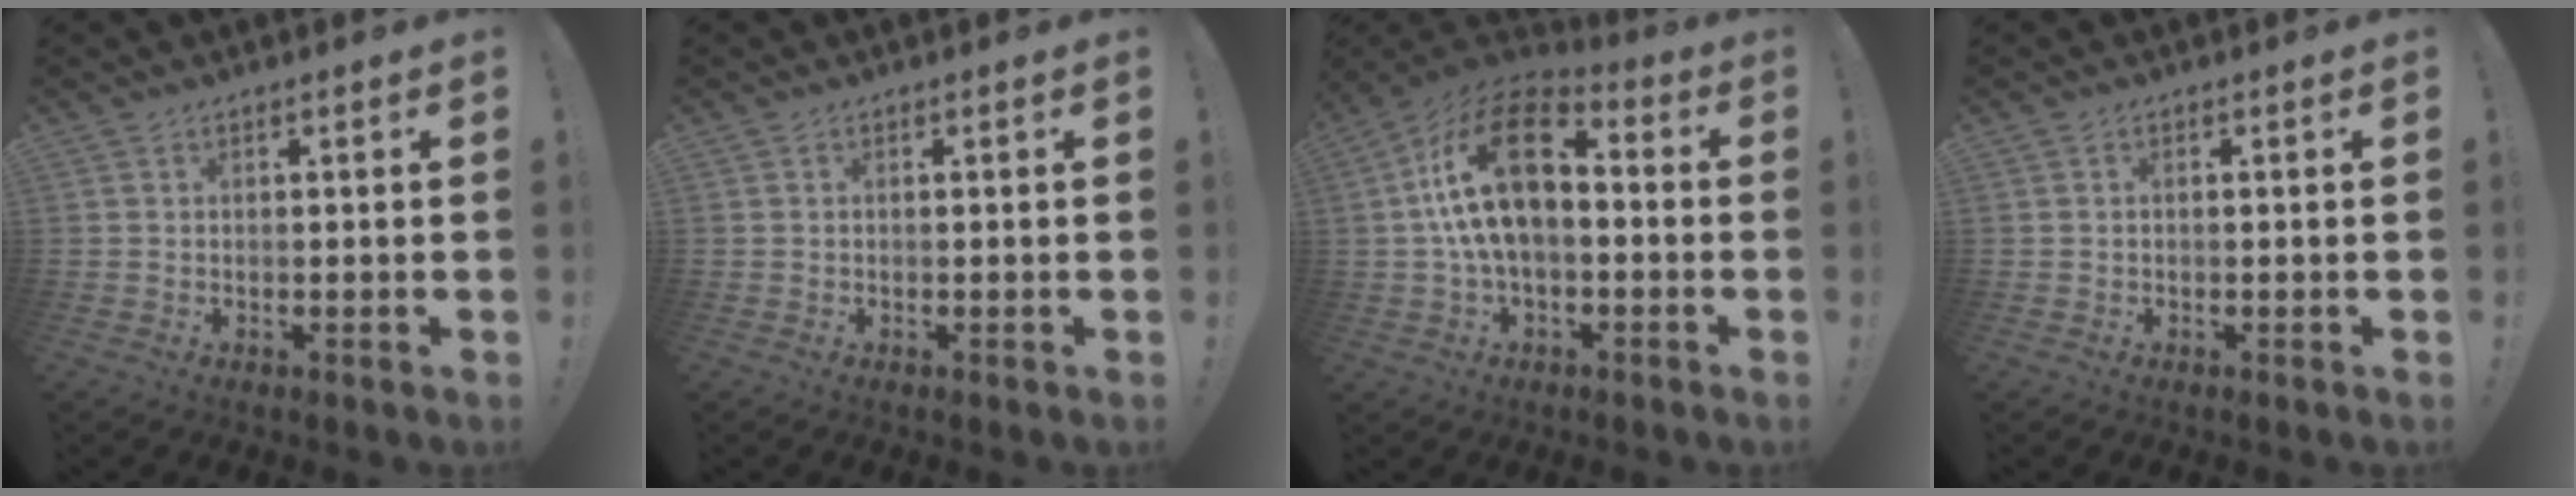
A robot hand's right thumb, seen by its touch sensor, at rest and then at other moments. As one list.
[{"total": 0.0}, {"total": 19.4, "force": [2.3, 11.1, 15.7], "torque": [-0.280, 0.013, 0.044]}, {"total": 0.5, "force": [-0.2, 0.0, 0.5], "torque": [-0.018, 0.003, -0.002]}]